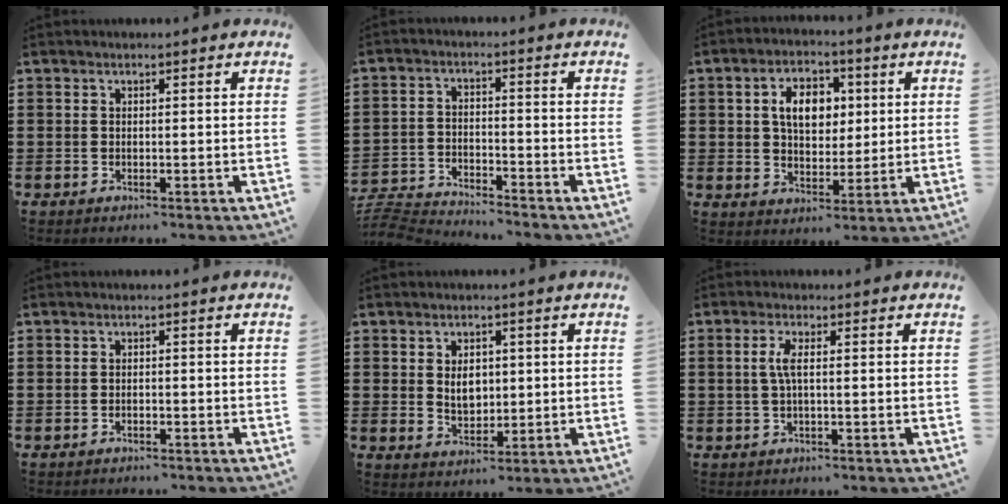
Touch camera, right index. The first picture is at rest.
{"total": 4.4, "force": [-4.4, 0.2, 0.4], "torque": [-0.032, -0.006, -0.098]}
{"total": 6.8, "force": [1.4, 4.8, 4.7], "torque": [-0.094, 0.012, 0.017]}
{"total": 0.8, "force": [-0.7, 0.3, 0.1], "torque": [-0.006, 0.000, -0.015]}
{"total": 4.0, "force": [0.5, 2.7, 2.9], "torque": [-0.049, 0.003, 0.003]}
{"total": 2.8, "force": [0.0, 0.4, 2.8], "torque": [-0.060, -0.002, -0.006]}